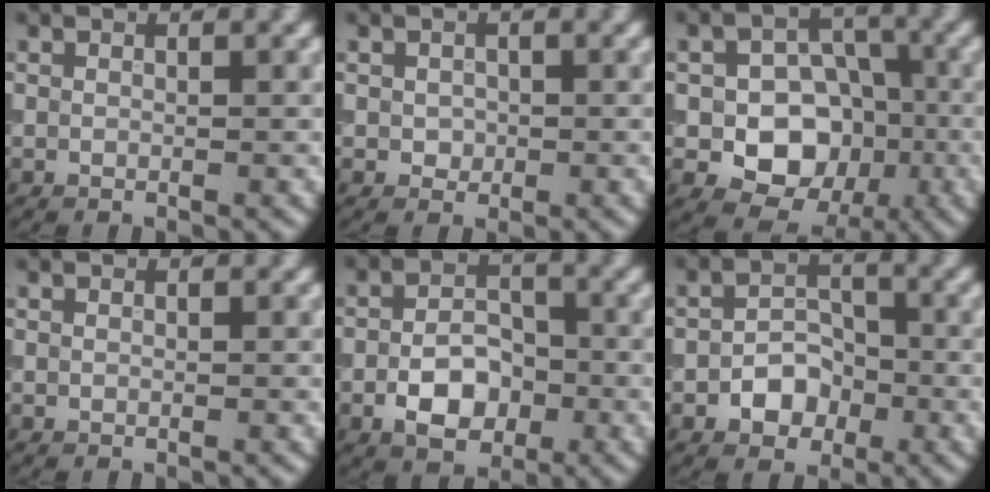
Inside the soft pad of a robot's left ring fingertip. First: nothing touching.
{"total": 1.0, "force": [0.0, 0.9, 0.5], "torque": [-0.007, -0.003, -0.002]}
{"total": 8.2, "force": [-2.0, 6.5, 4.6], "torque": [-0.044, -0.005, -0.049]}
{"total": 0.0}
{"total": 4.7, "force": [-1.7, 3.0, 3.2], "torque": [-0.049, 0.004, -0.033]}
{"total": 3.5, "force": [-1.4, 2.6, 1.9], "torque": [-0.021, 0.005, -0.024]}